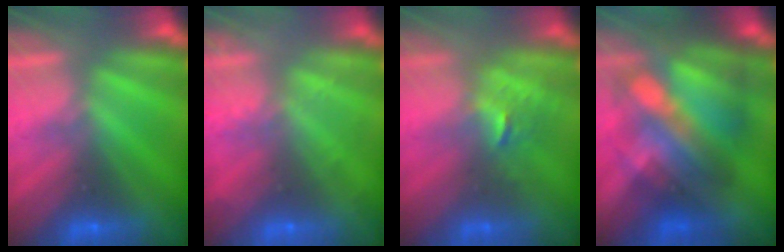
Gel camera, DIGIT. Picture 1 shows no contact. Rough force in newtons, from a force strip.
{"total": 2.1}
{"total": 2.5}
{"total": 7.0}